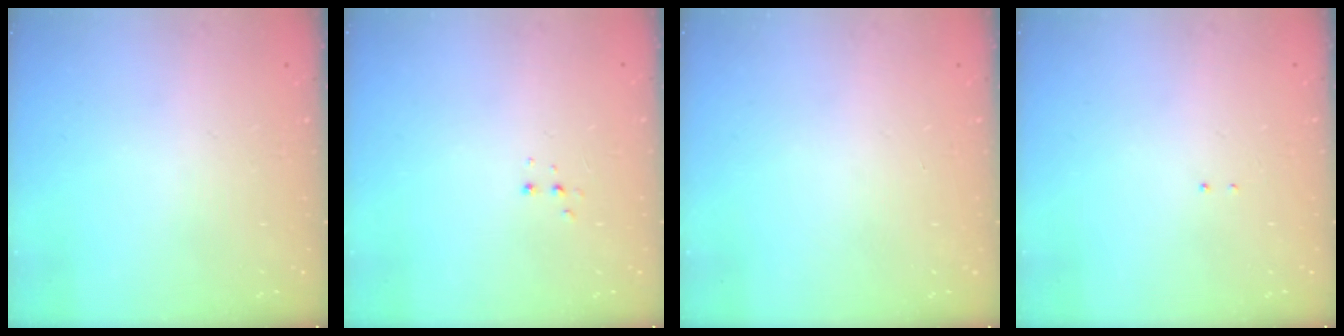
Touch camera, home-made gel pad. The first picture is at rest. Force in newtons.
{"total": 2.7, "press": 2.7, "slide": 0.5}
{"total": 0.0}
{"total": 1.3, "press": 1.2, "slide": 0.6}